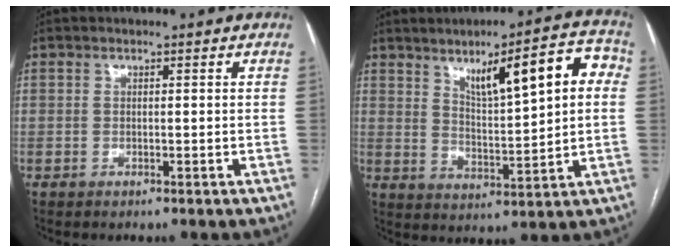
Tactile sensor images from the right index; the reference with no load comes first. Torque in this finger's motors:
{"motor_torque": [0.77, 0.37, 0.29, 0.09]}